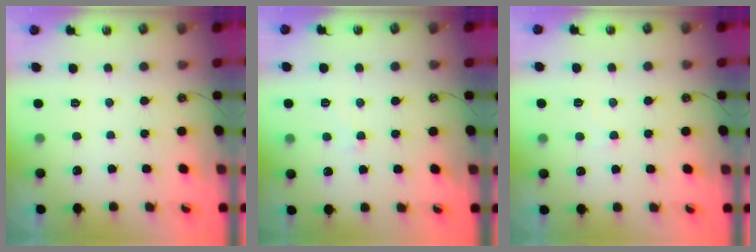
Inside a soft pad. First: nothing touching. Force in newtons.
{"total": 0.9, "press": 0.6, "slide": 0.7}
{"total": 0.5, "press": 0.0, "slide": 0.5}